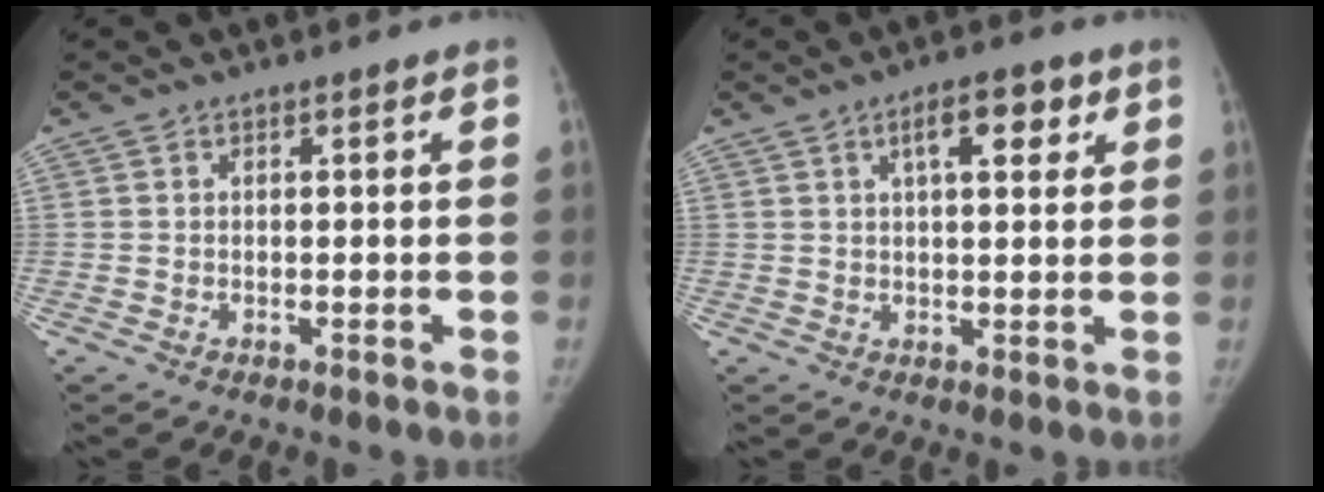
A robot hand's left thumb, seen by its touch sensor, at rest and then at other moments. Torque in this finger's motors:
{"motor_torque": [0.36, 0.36, 0.41, -0.39, 0.01]}